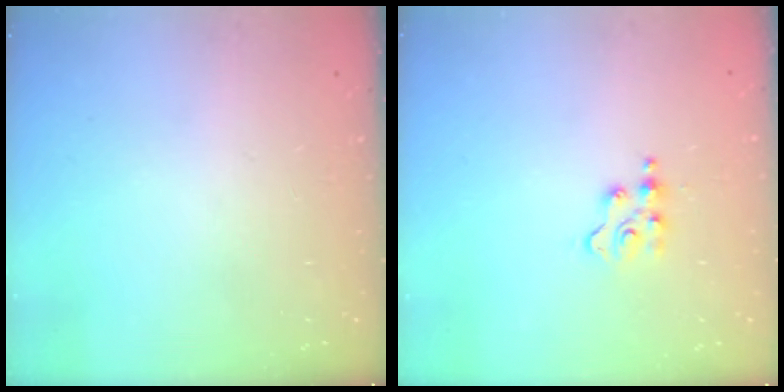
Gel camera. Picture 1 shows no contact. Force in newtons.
{"total": 3.5, "press": 3.5, "slide": 0.4}